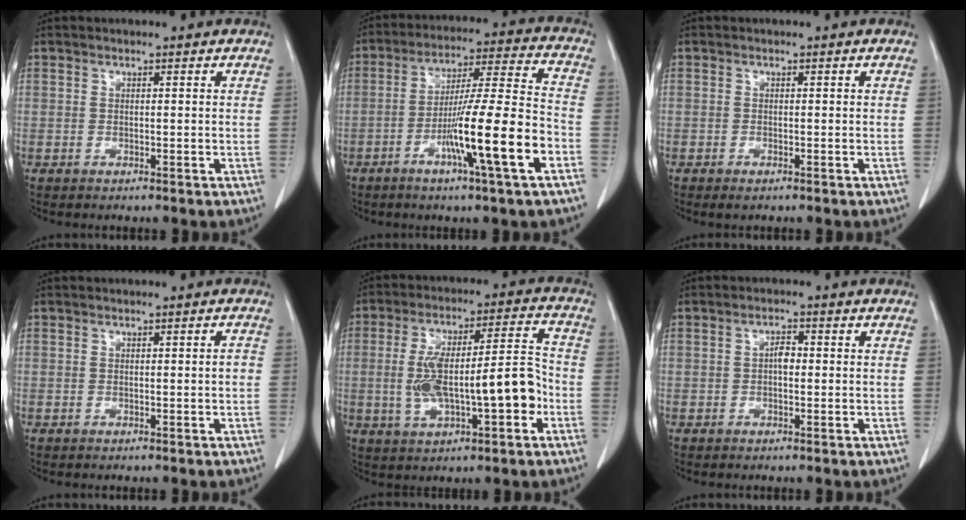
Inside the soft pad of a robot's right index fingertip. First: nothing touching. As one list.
[{"total": 15.2, "force": [-6.0, -0.6, 13.9], "torque": [-0.240, -0.005, -0.102]}, {"total": 1.2, "force": [-0.7, 0.3, 0.9], "torque": [-0.013, -0.003, -0.009]}, {"total": 0.7, "force": [-0.2, 0.0, 0.7], "torque": [-0.008, 0.000, -0.001]}, {"total": 13.9, "force": [-2.6, 3.5, 13.2], "torque": [-0.235, 0.031, -0.031]}, {"total": 1.9, "force": [-0.1, 0.9, 1.7], "torque": [-0.025, 0.006, -0.005]}]